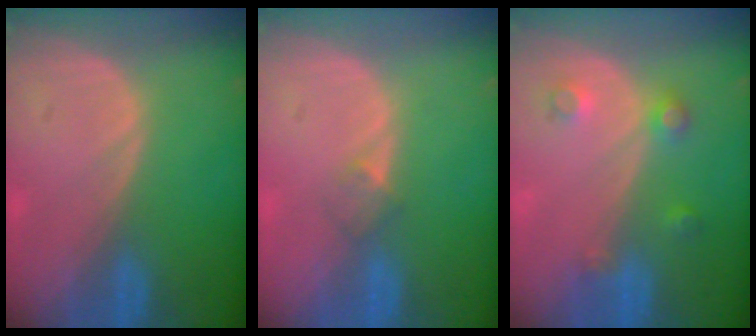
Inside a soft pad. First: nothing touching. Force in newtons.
{"total": 2.0, "press": 1.6, "slide": 1.1}
{"total": 3.5, "press": 3.2, "slide": 1.6}